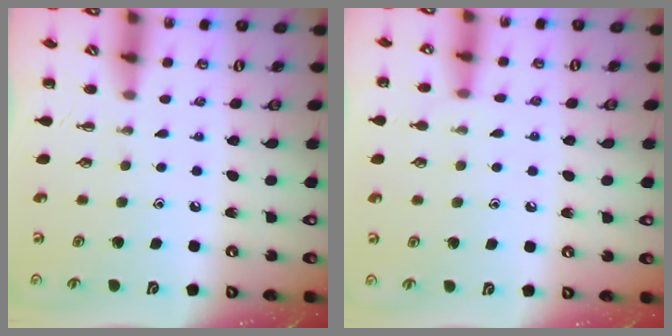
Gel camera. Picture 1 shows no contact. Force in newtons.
{"total": 5.5, "press": 5.1, "slide": 2.1}